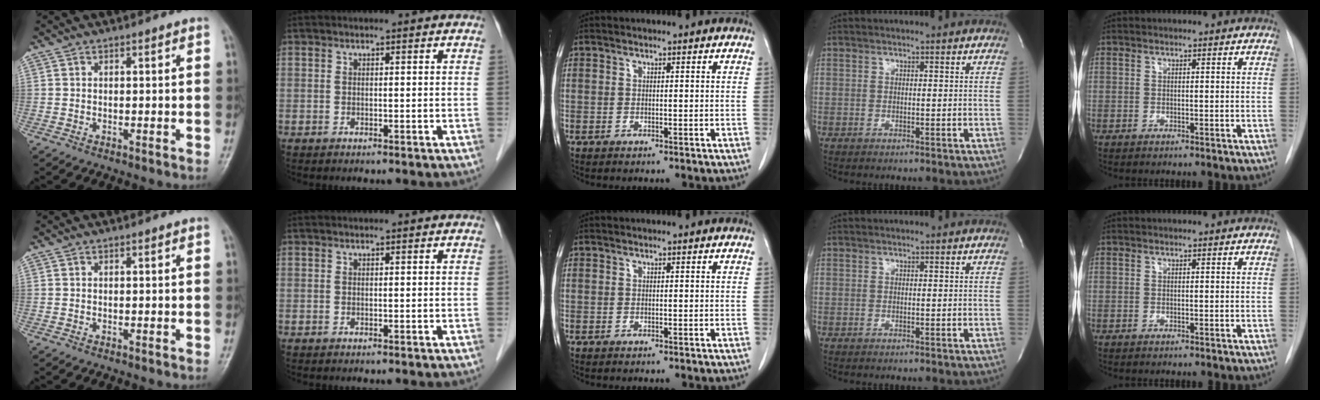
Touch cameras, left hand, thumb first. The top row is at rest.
{}